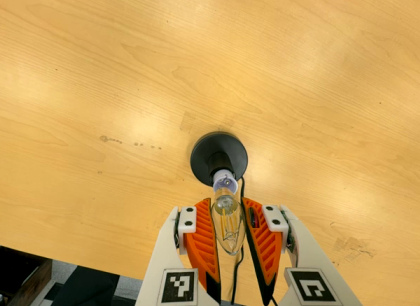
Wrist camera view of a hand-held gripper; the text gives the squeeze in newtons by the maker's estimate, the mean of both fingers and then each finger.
{"total": 13.2, "left": 13.8, "right": 12.6}